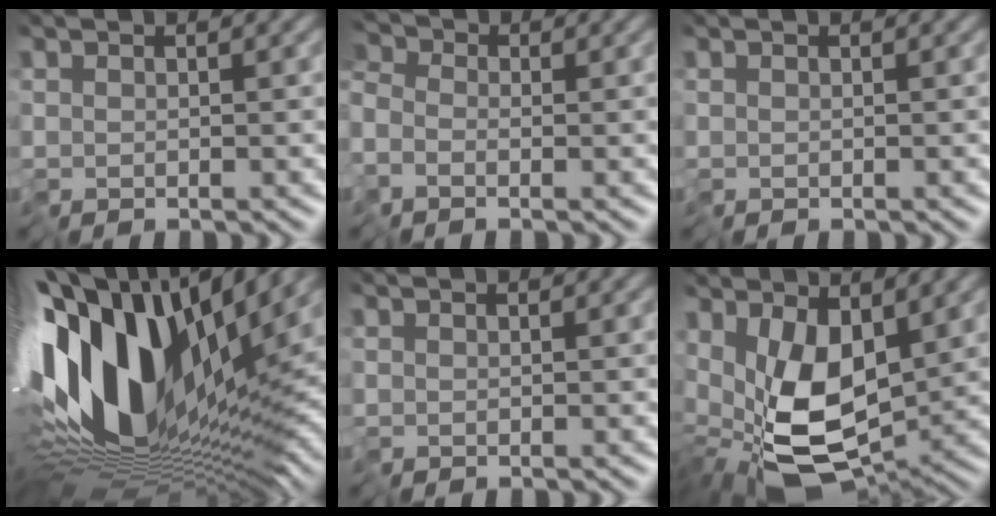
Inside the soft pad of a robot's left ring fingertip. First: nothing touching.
{"total": 2.9, "force": [-1.6, 2.2, 1.1], "torque": [-0.027, -0.002, -0.037]}
{"total": 0.0}
{"total": 16.9, "force": [2.7, 7.5, 14.9], "torque": [-0.285, 0.008, 0.035]}
{"total": 0.0}
{"total": 10.2, "force": [-0.4, 5.2, 8.8], "torque": [-0.176, -0.027, -0.011]}